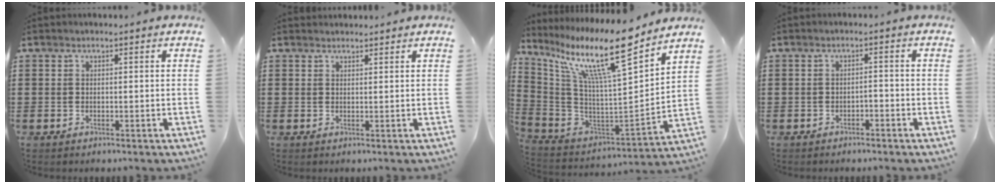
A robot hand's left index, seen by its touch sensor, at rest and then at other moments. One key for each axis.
{"total": 1.2, "fx": 1.2, "fy": 0.2, "fz": 0.1, "tx": -0.003, "ty": 0.000, "tz": 0.024}
{"total": 15.1, "fx": 11.1, "fy": 1.4, "fz": 10.1, "tx": -0.218, "ty": -0.072, "tz": 0.181}
{"total": 1.6, "fx": -1.6, "fy": 0.3, "fz": 0.2, "tx": -0.012, "ty": -0.001, "tz": -0.036}